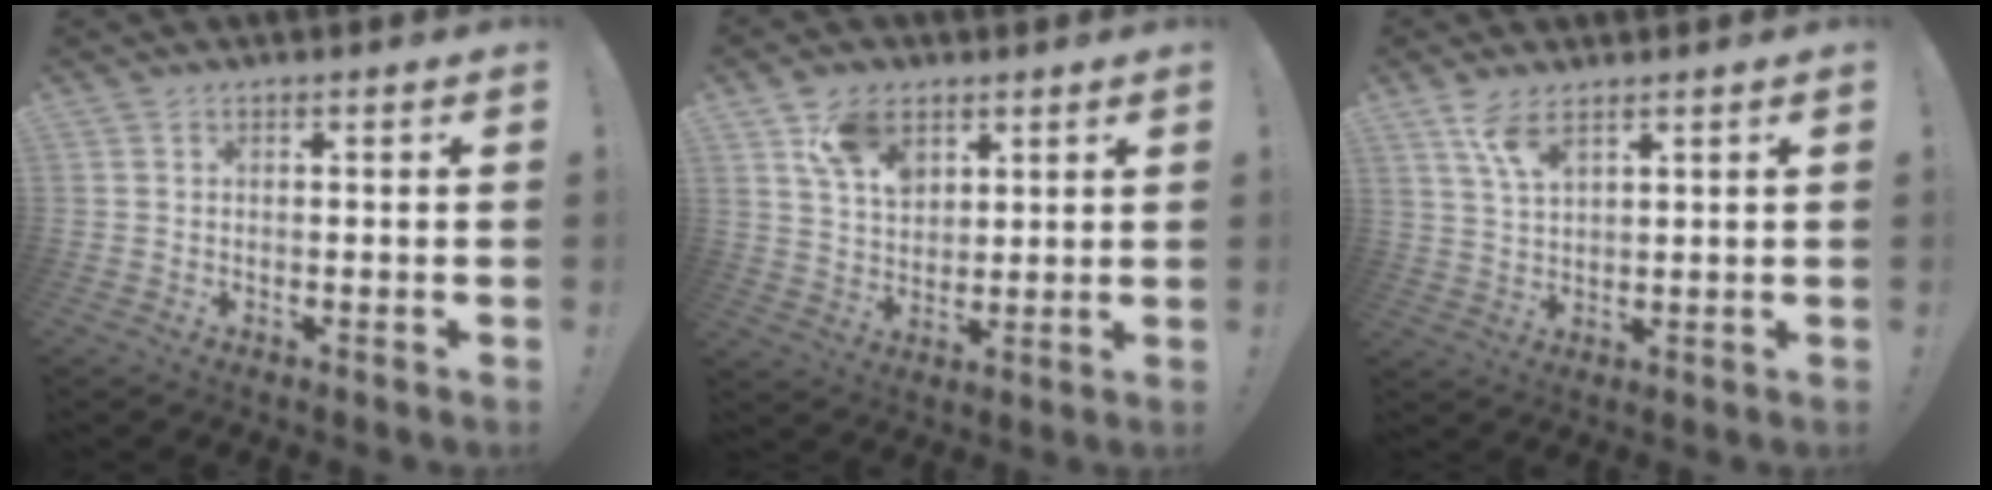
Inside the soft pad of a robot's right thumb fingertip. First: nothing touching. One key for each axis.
{"total": 10.9, "fx": 6.2, "fy": 7.2, "fz": 5.4, "tx": -0.095, "ty": -0.018, "tz": 0.121}
{"total": 7.0, "fx": 4.6, "fy": 2.6, "fz": 4.6, "tx": -0.090, "ty": -0.016, "tz": 0.085}